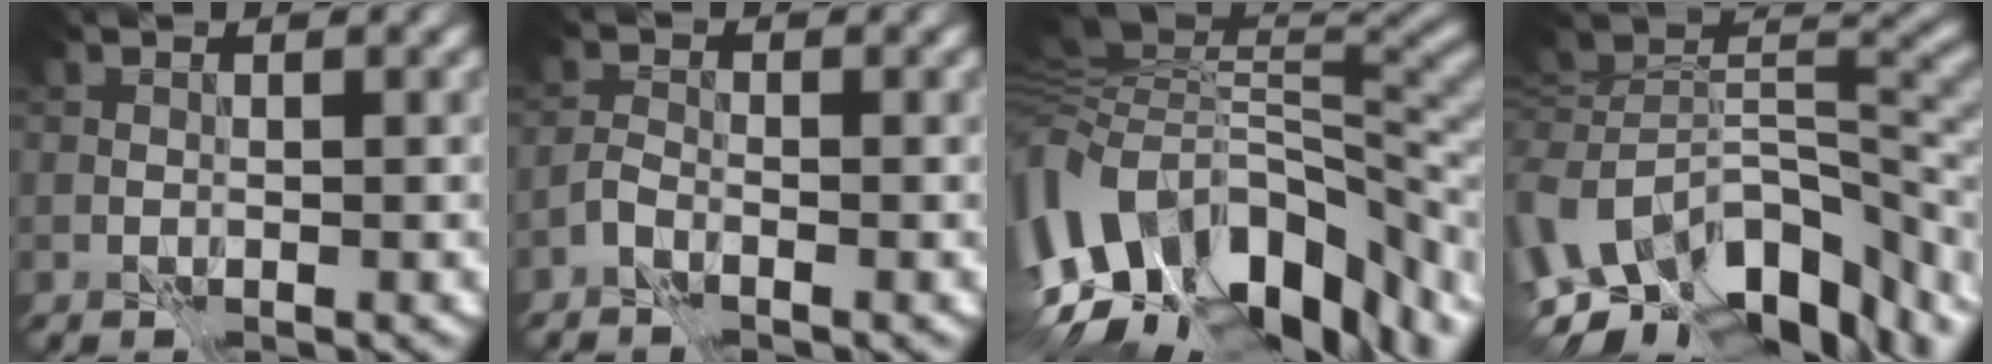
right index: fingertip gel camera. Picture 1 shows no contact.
{"total": 1.3, "force": [-1.0, 0.4, 0.7], "torque": [-0.018, 0.000, -0.028]}
{"total": 15.2, "force": [-4.2, 7.8, 12.3], "torque": [-0.229, 0.006, -0.064]}
{"total": 13.7, "force": [-4.2, 7.8, 10.5], "torque": [-0.201, -0.009, -0.051]}